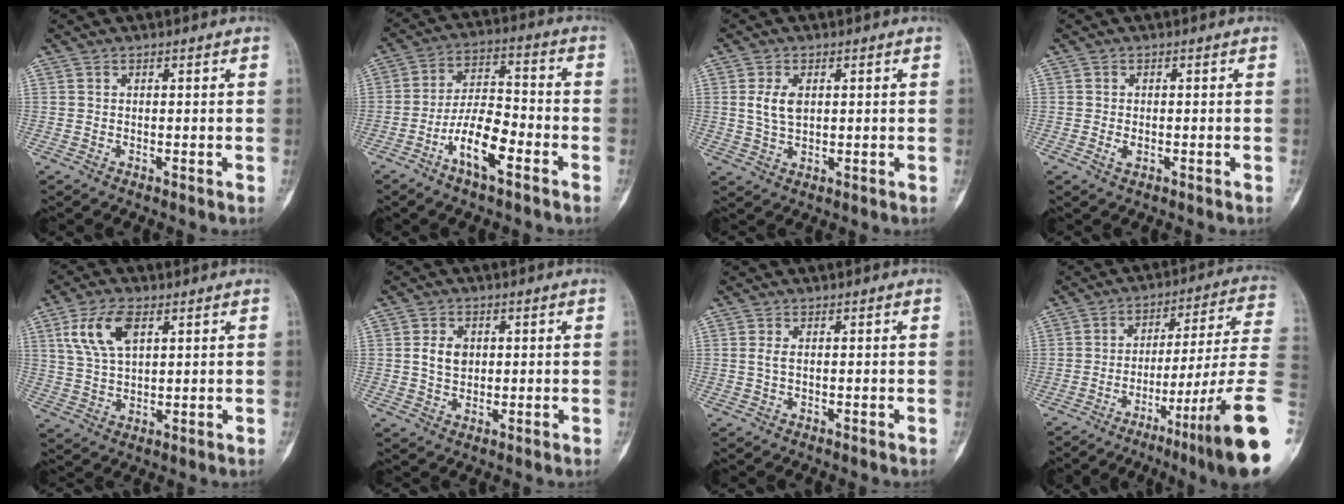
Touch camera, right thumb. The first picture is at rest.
{"total": 10.7, "force": [-5.4, 3.7, 8.5], "torque": [-0.158, 0.039, -0.099]}
{"total": 4.6, "force": [1.0, 2.7, 3.7], "torque": [-0.065, -0.002, 0.022]}
{"total": 1.7, "force": [-0.6, 0.9, 1.4], "torque": [-0.031, 0.002, -0.009]}
{"total": 9.1, "force": [3.7, 4.6, 7.0], "torque": [-0.135, -0.006, 0.076]}
{"total": 4.5, "force": [0.8, 3.3, 2.9], "torque": [-0.034, 0.000, 0.014]}
{"total": 1.1, "force": [0.1, 0.4, 1.0], "torque": [-0.021, 0.000, 0.003]}
{"total": 20.6, "force": [-8.6, 0.4, 18.7], "torque": [-0.234, 0.049, -0.129]}